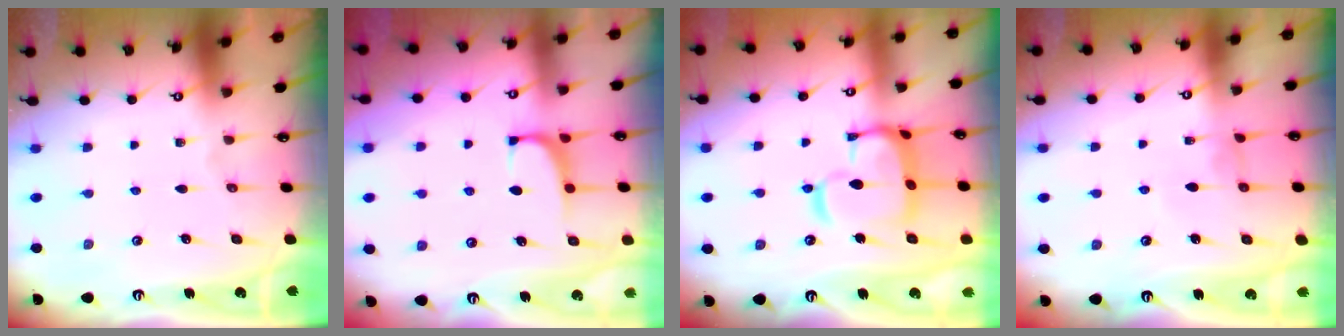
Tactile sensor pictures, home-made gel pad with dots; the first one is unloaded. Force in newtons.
{"total": 1.4, "press": 1.3, "slide": 0.7}
{"total": 11.7, "press": 11.6, "slide": 1.3}
{"total": 0.0}